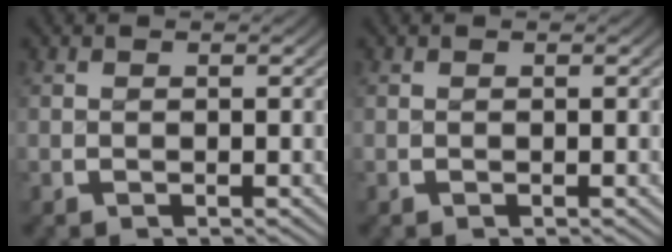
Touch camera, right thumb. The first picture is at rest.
{"total": 0.0}